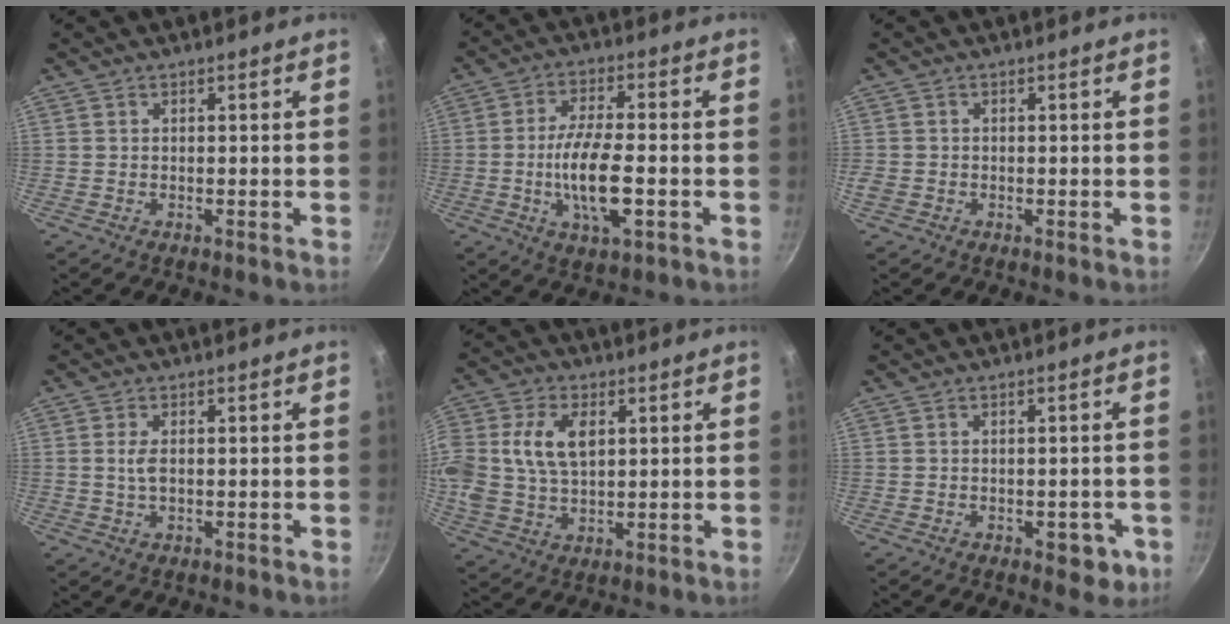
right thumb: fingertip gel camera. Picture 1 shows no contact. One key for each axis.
{"total": 11.1, "fx": -2.3, "fy": 3.9, "fz": 10.1, "tx": -0.190, "ty": 0.006, "tz": -0.040}
{"total": 1.7, "fx": -0.5, "fy": 1.4, "fz": 0.9, "tx": -0.016, "ty": 0.000, "tz": -0.011}
{"total": 2.6, "fx": 0.2, "fy": 1.3, "fz": 2.3, "tx": -0.050, "ty": 0.000, "tz": 0.005}
{"total": 15.2, "fx": 3.1, "fy": 9.9, "fz": 11.1, "tx": -0.247, "ty": 0.001, "tz": 0.062}
{"total": 4.2, "fx": -1.7, "fy": 2.4, "fz": 3.0, "tx": -0.013, "ty": 0.008, "tz": -0.017}